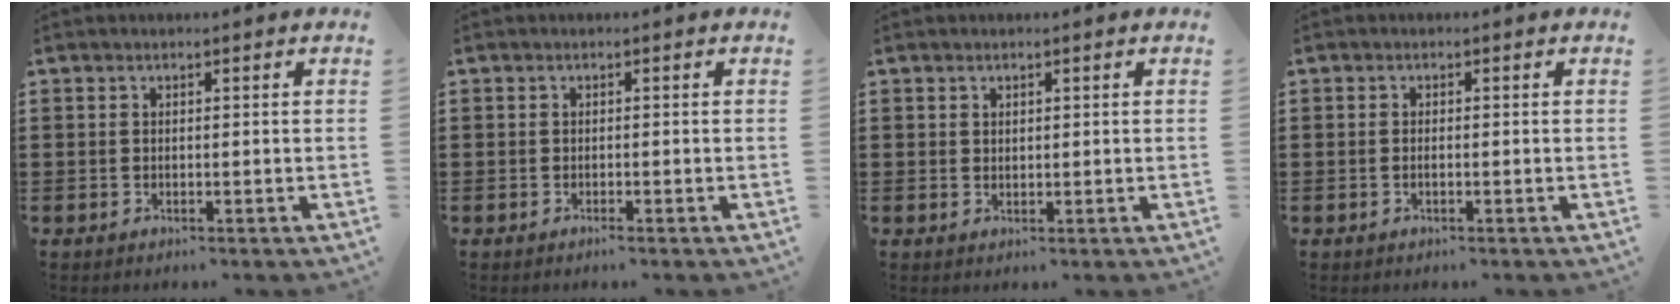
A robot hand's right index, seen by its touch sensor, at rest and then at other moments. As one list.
[{"total": 0.6, "force": [-0.5, 0.0, 0.4], "torque": [-0.009, -0.004, -0.009]}, {"total": 0.9, "force": [0.7, 0.6, 0.2], "torque": [-0.005, 0.002, 0.013]}, {"total": 0.7, "force": [-0.3, 0.2, 0.6], "torque": [-0.011, -0.004, -0.005]}]